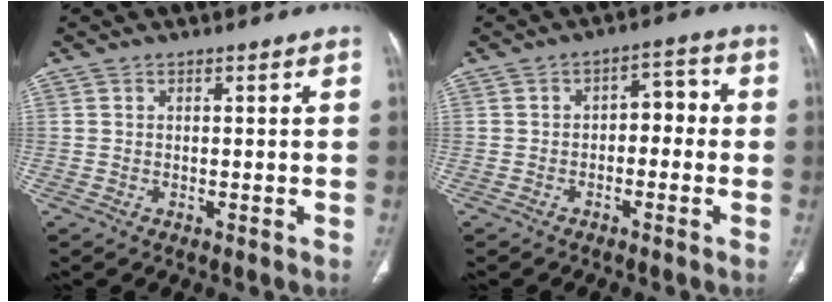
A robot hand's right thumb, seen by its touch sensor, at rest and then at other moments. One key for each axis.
{"total": 5.1, "fx": -0.9, "fy": 3.2, "fz": 3.9, "tx": -0.032, "ty": 0.033, "tz": -0.022}